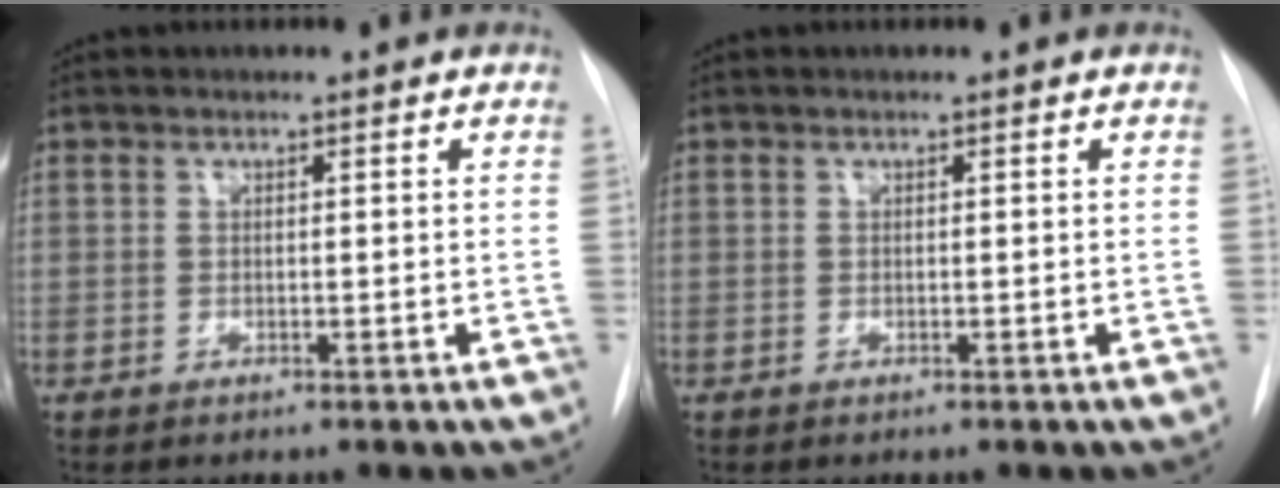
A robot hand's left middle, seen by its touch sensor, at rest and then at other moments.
{"total": 0.0}